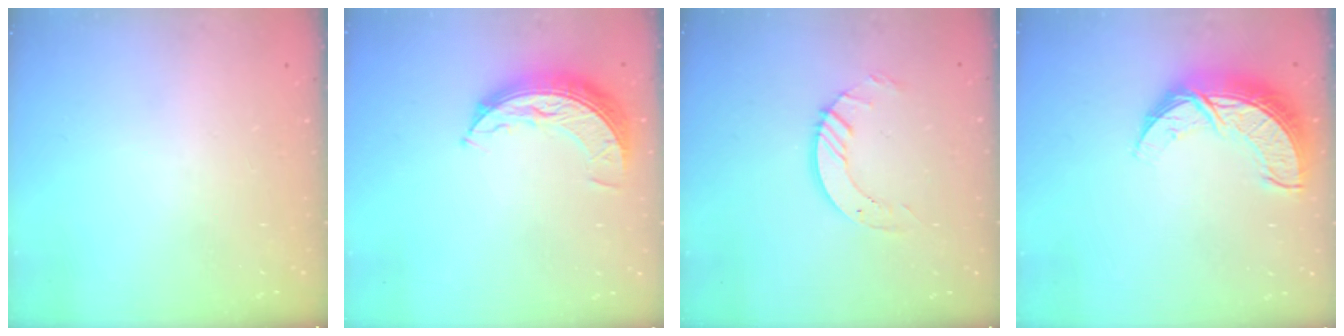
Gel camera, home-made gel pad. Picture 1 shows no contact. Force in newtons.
{"total": 8.7, "press": 8.7, "slide": 0.6}
{"total": 7.0, "press": 7.0, "slide": 0.6}
{"total": 11.4, "press": 11.4, "slide": 0.8}